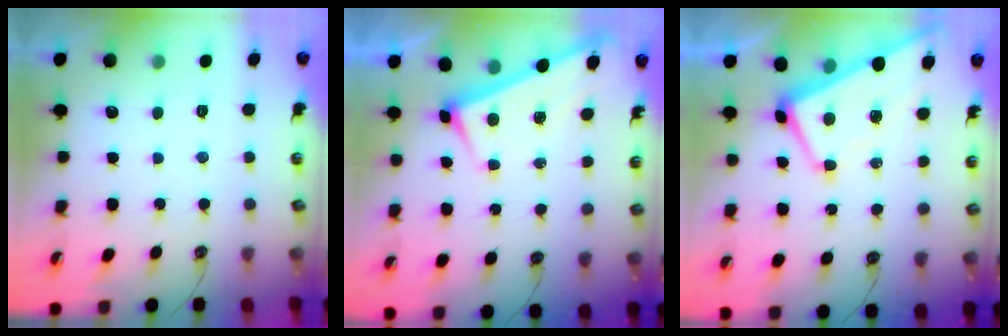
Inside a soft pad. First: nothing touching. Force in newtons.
{"total": 3.4, "press": 3.4, "slide": 0.2}
{"total": 1.2, "press": 1.0, "slide": 0.7}